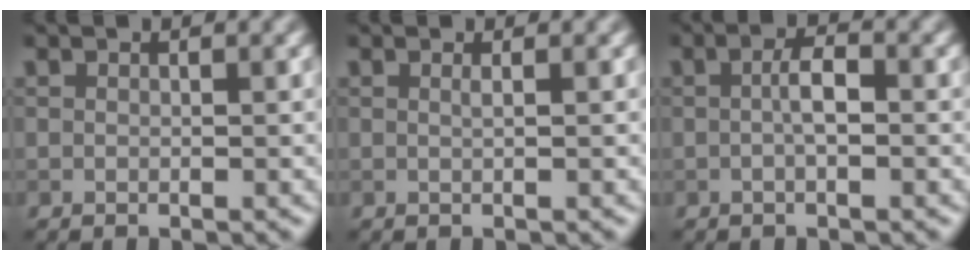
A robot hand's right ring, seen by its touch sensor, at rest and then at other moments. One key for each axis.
{"total": 0.7, "fx": 0.2, "fy": 0.3, "fz": 0.7, "tx": -0.007, "ty": -0.003, "tz": -0.005}
{"total": 2.3, "fx": -0.3, "fy": 0.7, "fz": 2.1, "tx": -0.043, "ty": 0.004, "tz": -0.009}